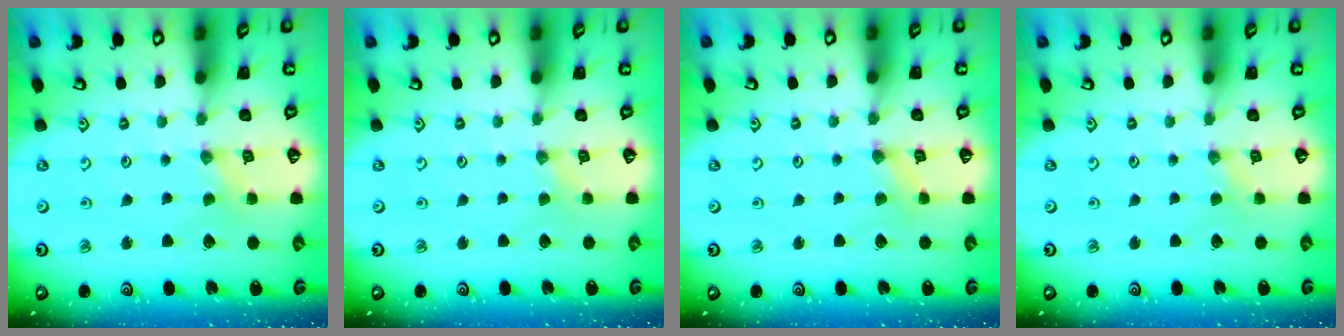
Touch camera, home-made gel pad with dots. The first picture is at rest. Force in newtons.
{"total": 1.0, "press": 1.0, "slide": 0.2}
{"total": 0.6, "press": 0.6, "slide": 0.2}
{"total": 1.0, "press": 1.0, "slide": 0.2}